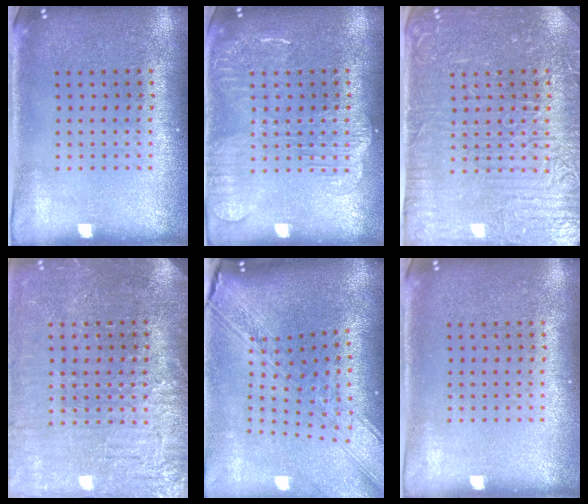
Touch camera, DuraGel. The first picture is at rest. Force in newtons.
{"total": 2.8, "press": 2.8, "slide": 0.3}
{"total": 4.8, "press": 4.5, "slide": 1.7}
{"total": 3.6, "press": 3.4, "slide": 1.3}
{"total": 3.6, "press": 2.7, "slide": 2.5}
{"total": 0.0}